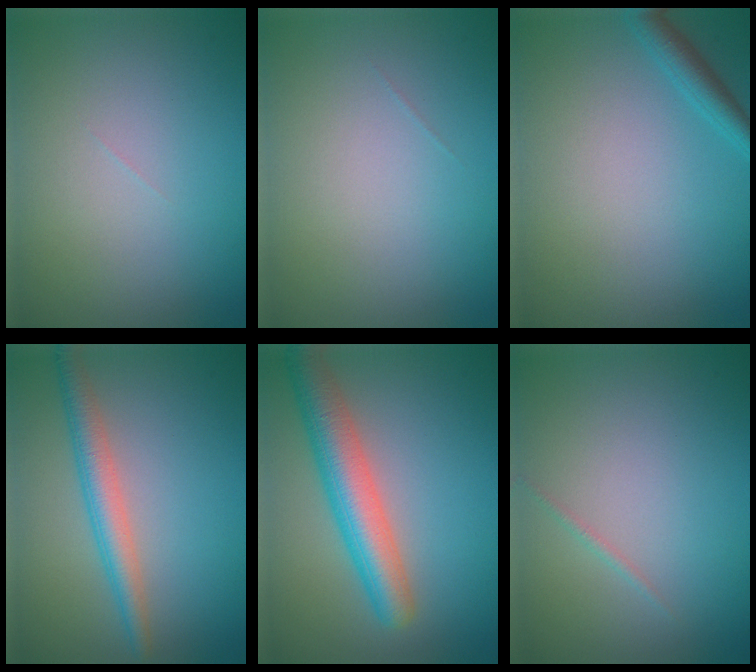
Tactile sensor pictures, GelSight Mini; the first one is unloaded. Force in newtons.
{"total": 0.0}
{"total": 2.0, "press": 2.0, "slide": 0.2}
{"total": 3.4, "press": 3.4, "slide": 0.0}
{"total": 6.1, "press": 6.1, "slide": 0.3}
{"total": 0.5, "press": 0.5, "slide": 0.0}